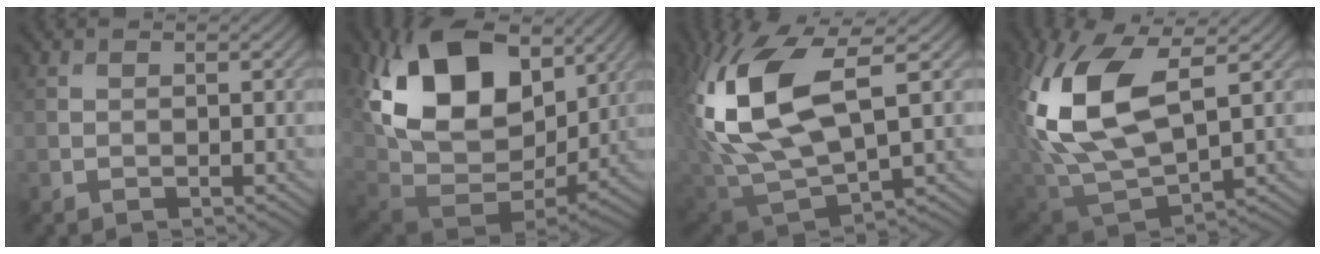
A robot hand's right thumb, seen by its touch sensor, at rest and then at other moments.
{"total": 20.1, "force": [6.2, 13.4, 13.6], "torque": [-0.292, -0.010, 0.137]}
{"total": 16.0, "force": [3.5, 8.1, 13.3], "torque": [-0.324, 0.001, 0.077]}
{"total": 15.9, "force": [3.3, 8.8, 12.9], "torque": [-0.313, 0.000, 0.071]}